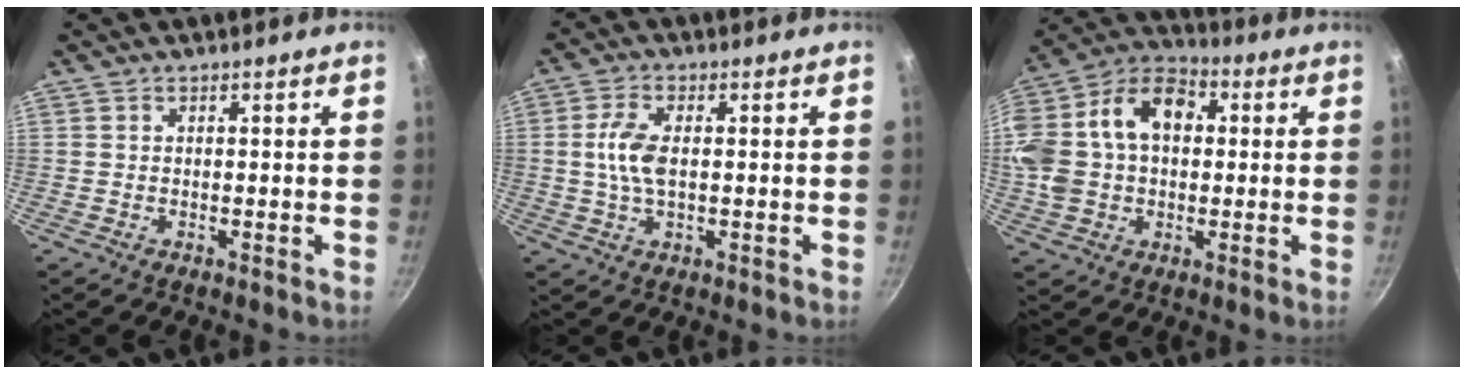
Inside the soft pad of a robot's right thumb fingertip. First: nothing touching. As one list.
[{"total": 6.3, "force": [0.3, 3.2, 5.4], "torque": [-0.112, 0.007, 0.003]}, {"total": 20.0, "force": [2.2, 14.1, 14.0], "torque": [-0.259, 0.046, 0.023]}]